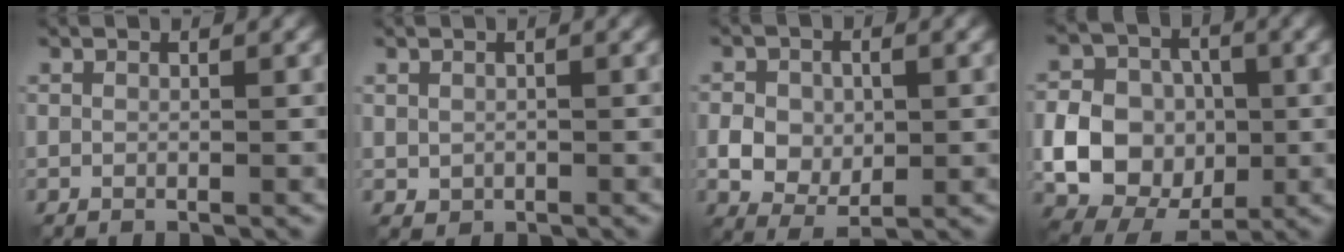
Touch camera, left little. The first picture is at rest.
{"total": 0.8, "force": [0.1, 0.7, 0.3], "torque": [-0.003, -0.005, 0.005]}
{"total": 3.9, "force": [-0.4, 2.7, 2.8], "torque": [-0.051, -0.004, -0.006]}
{"total": 7.4, "force": [-1.2, 5.9, 4.2], "torque": [-0.074, 0.002, -0.028]}